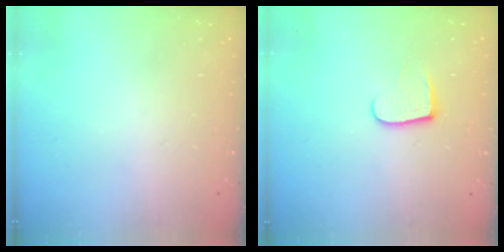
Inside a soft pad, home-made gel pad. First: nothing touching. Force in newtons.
{"total": 6.9, "press": 6.9, "slide": 0.7}